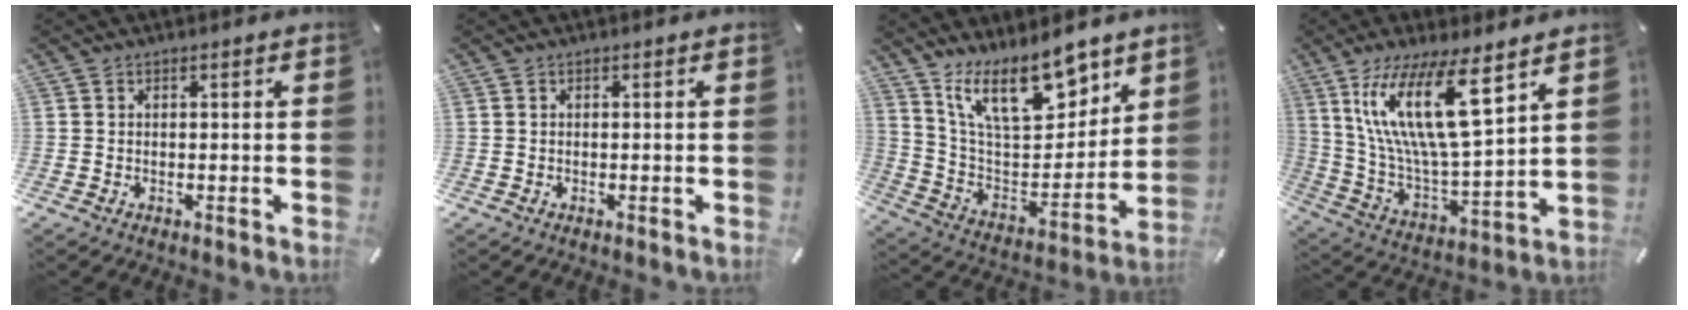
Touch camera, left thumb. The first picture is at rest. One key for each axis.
{"total": 0.0}
{"total": 19.2, "fx": 13.1, "fy": 8.7, "fz": 11.0, "tx": -0.193, "ty": -0.083, "tz": 0.231}
{"total": 19.9, "fx": 10.6, "fy": 5.6, "fz": 15.9, "tx": -0.344, "ty": -0.046, "tz": 0.169}